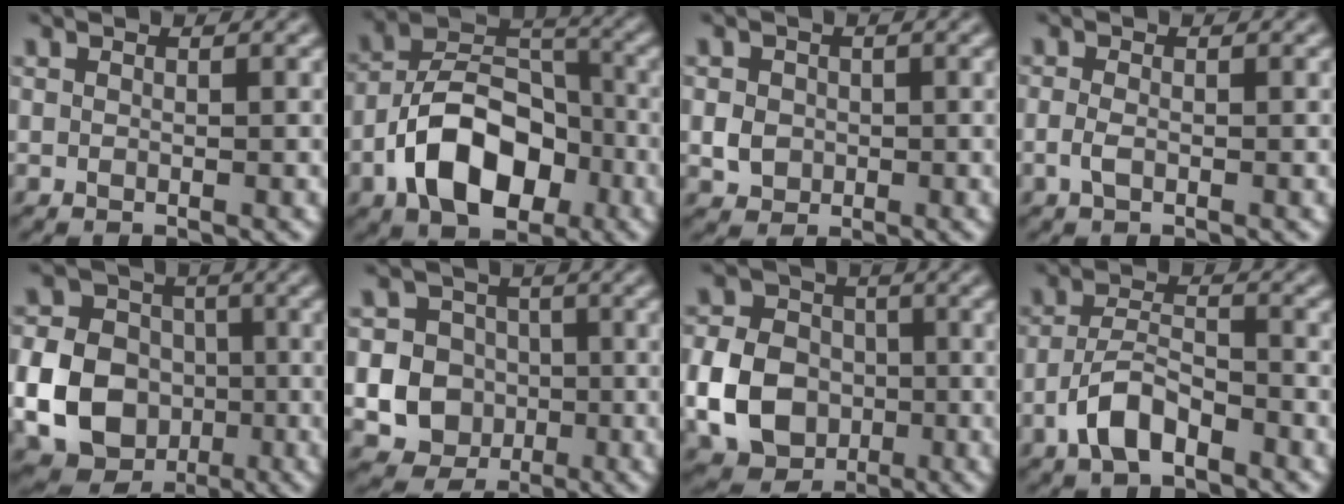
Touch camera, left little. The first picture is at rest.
{"total": 9.7, "force": [-4.0, 5.9, 6.6], "torque": [-0.118, 0.010, -0.075]}
{"total": 2.0, "force": [-0.4, 1.8, 0.8], "torque": [-0.017, -0.001, -0.008]}
{"total": 1.4, "force": [-0.6, 0.6, 1.1], "torque": [-0.030, 0.003, -0.013]}
{"total": 10.5, "force": [-2.3, 8.9, 5.1], "torque": [-0.104, -0.027, -0.063]}
{"total": 9.5, "force": [-2.1, 8.9, 2.7], "torque": [-0.056, -0.002, -0.058]}
{"total": 7.7, "force": [-1.9, 6.1, 4.2], "torque": [-0.094, -0.002, -0.042]}
{"total": 4.5, "force": [-2.7, 1.9, 3.0], "torque": [-0.057, 0.010, -0.056]}